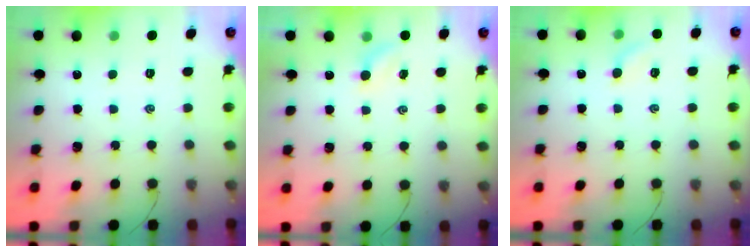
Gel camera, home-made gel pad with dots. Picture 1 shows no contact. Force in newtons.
{"total": 2.6, "press": 2.4, "slide": 0.8}
{"total": 4.3, "press": 4.2, "slide": 1.1}